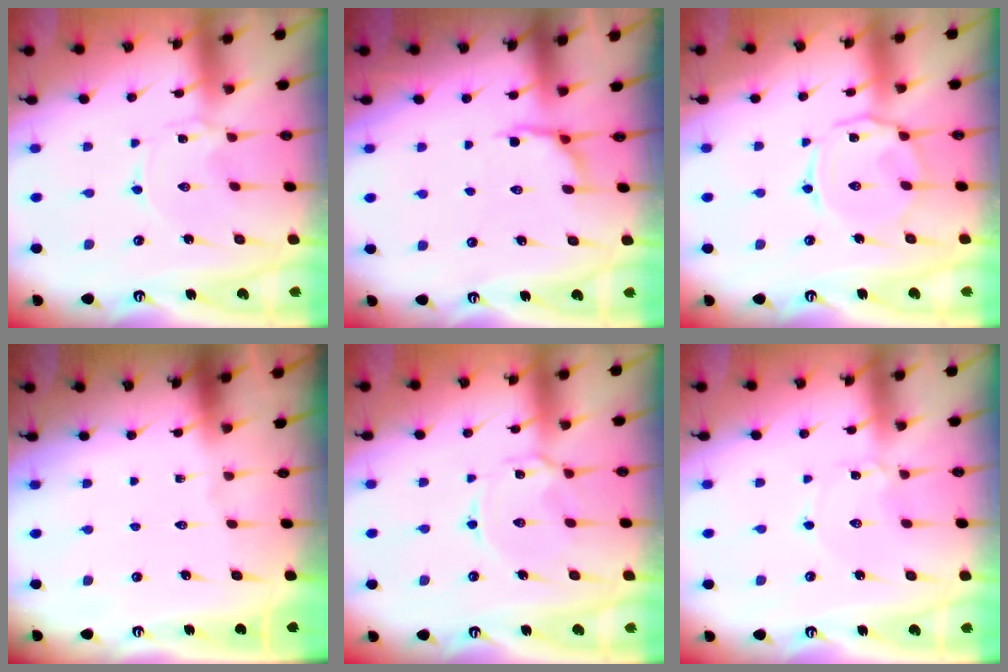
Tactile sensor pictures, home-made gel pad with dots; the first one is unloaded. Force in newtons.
{"total": 3.9, "press": 3.1, "slide": 2.4}
{"total": 7.4, "press": 7.4, "slide": 0.8}
{"total": 0.0}
{"total": 3.0, "press": 3.0, "slide": 0.4}
{"total": 1.5, "press": 1.5, "slide": 0.2}